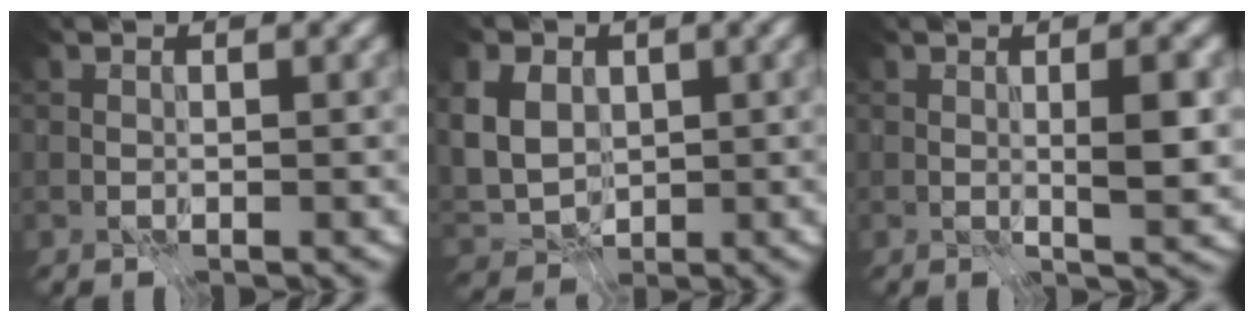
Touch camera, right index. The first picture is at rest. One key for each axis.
{"total": 6.6, "fx": 1.2, "fy": 5.1, "fz": 4.0, "tx": -0.091, "ty": 0.017, "tz": 0.013}
{"total": 3.7, "fx": 0.2, "fy": 0.3, "fz": 3.7, "tx": -0.057, "ty": -0.001, "tz": 0.003}